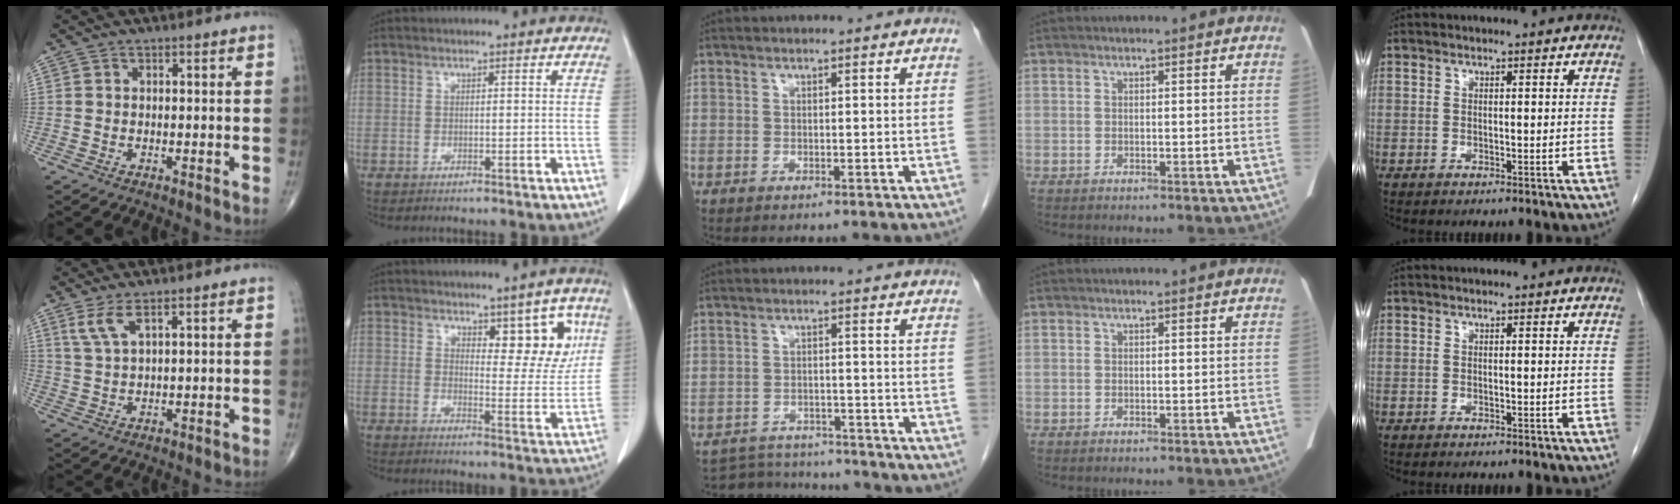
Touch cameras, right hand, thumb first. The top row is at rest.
{"thumb": {"total": 4.1, "force": [2.4, 0.9, 3.1], "torque": [-0.075, -0.008, 0.059]}, "index": {"total": 7.6, "force": [4.1, 3.1, 5.6], "torque": [-0.055, -0.004, 0.057]}, "middle": {"total": 7.7, "force": [-7.5, 1.6, 0.2], "torque": [0.001, 0.008, -0.111]}}